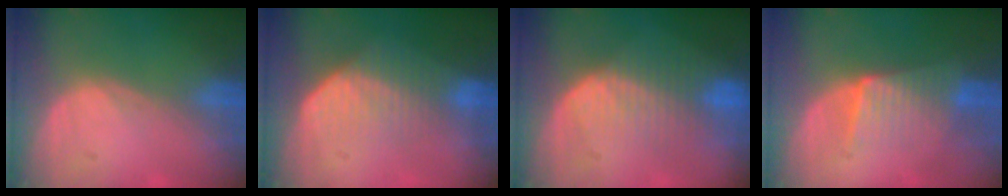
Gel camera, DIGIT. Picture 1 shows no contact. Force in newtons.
{"total": 7.3, "press": 6.2, "slide": 3.9}
{"total": 8.5, "press": 7.4, "slide": 4.3}
{"total": 5.7, "press": 5.4, "slide": 1.8}